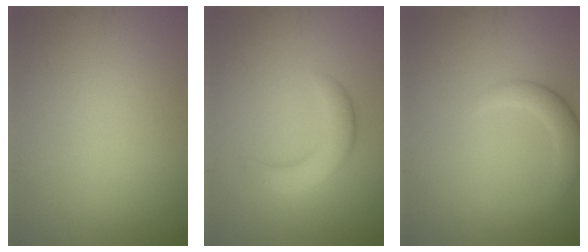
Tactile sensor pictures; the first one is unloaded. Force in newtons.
{"total": 3.6, "press": 3.6, "slide": 0.2}
{"total": 2.5, "press": 2.5, "slide": 0.2}